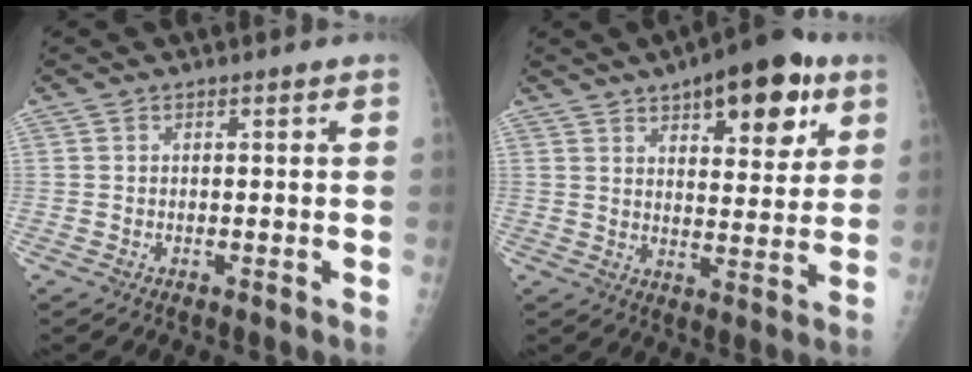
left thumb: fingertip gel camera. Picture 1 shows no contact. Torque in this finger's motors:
{"motor_torque": [0.28, 0.49, 0.13, -0.27, 0.19]}